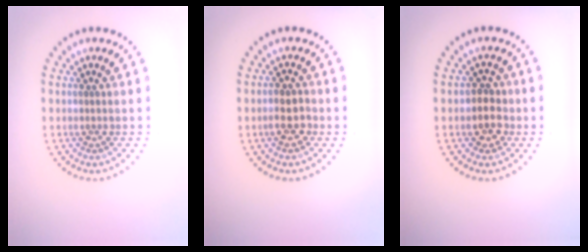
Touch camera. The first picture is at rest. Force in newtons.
{"total": 2.5, "press": 2.4, "slide": 0.6}
{"total": 2.6, "press": 2.4, "slide": 1.0}